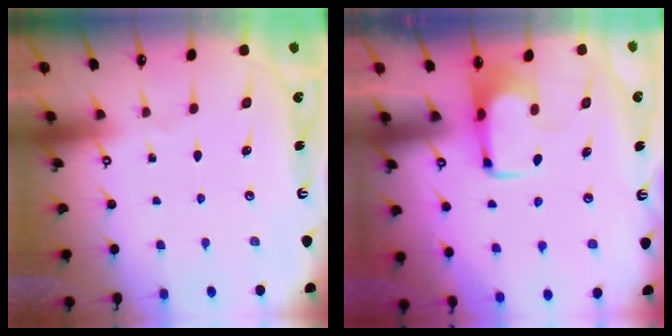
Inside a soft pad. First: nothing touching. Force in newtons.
{"total": 1.7, "press": 1.7, "slide": 0.5}